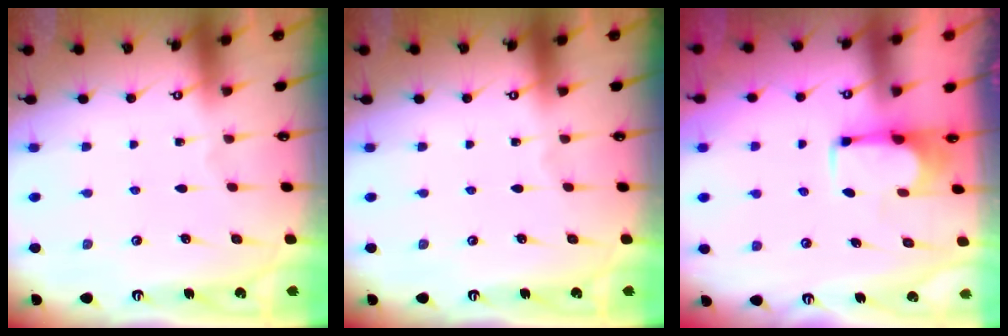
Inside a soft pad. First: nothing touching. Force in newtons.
{"total": 0.0}
{"total": 1.7, "press": 1.5, "slide": 0.9}